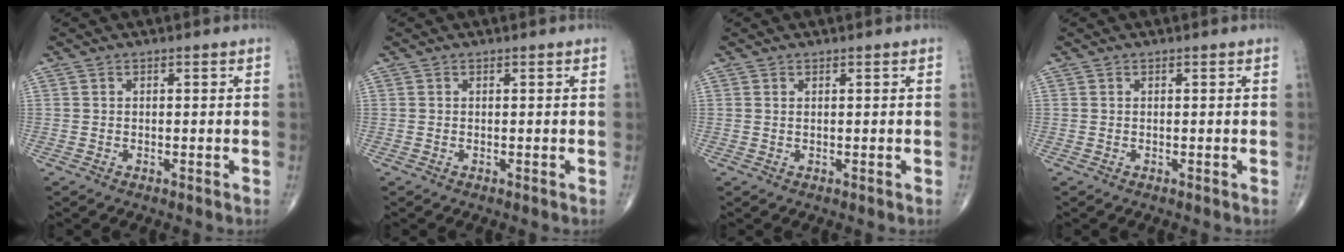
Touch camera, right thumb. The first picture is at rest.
{"total": 0.0}
{"total": 0.0}
{"total": 0.0}